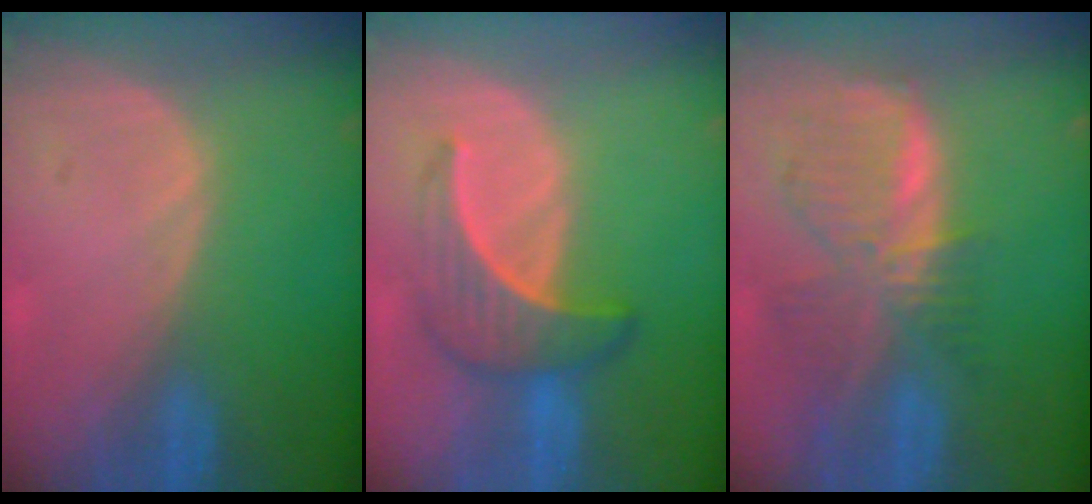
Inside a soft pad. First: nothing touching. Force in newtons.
{"total": 6.2, "press": 5.9, "slide": 1.7}
{"total": 8.7, "press": 7.5, "slide": 4.3}